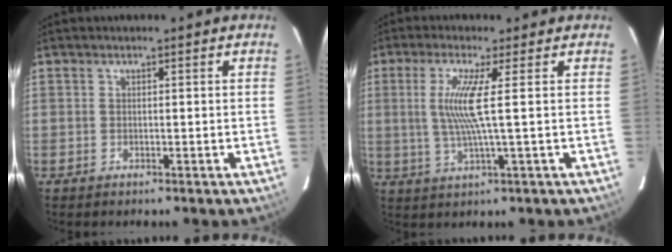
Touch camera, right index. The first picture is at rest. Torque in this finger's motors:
{"motor_torque": [0.40, -0.16, 0.39, 0.09]}